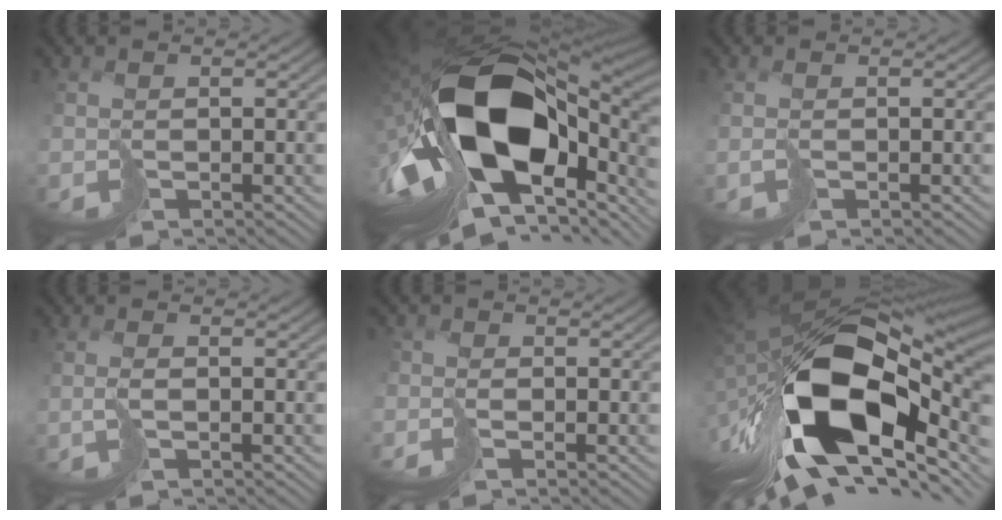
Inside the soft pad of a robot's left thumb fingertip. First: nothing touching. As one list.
[{"total": 21.8, "force": [-2.8, 12.4, 17.7], "torque": [-0.356, -0.045, -0.036]}, {"total": 0.8, "force": [-0.4, -0.1, 0.7], "torque": [-0.012, 0.005, -0.005]}, {"total": 1.5, "force": [-0.4, -0.1, 1.4], "torque": [-0.029, 0.010, -0.001]}, {"total": 1.5, "force": [-1.5, 0.4, 0.0], "torque": [0.019, 0.010, -0.032]}, {"total": 20.2, "force": [-4.3, 10.5, 16.8], "torque": [-0.333, -0.026, -0.051]}]